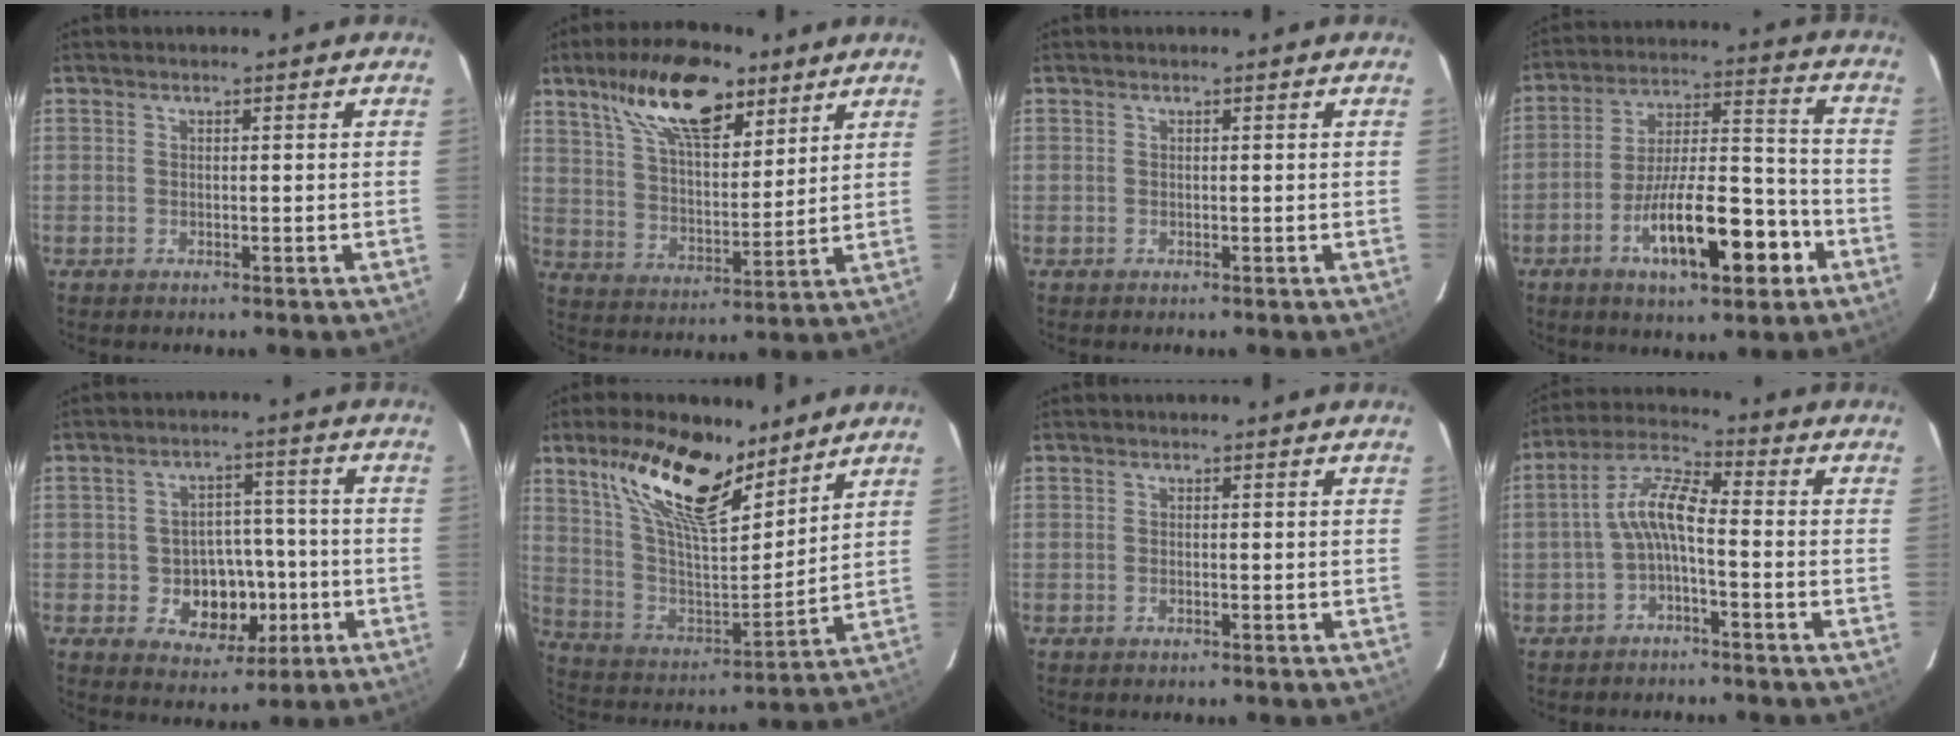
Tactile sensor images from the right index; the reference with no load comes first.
{"total": 17.0, "force": [10.5, 6.9, 11.4], "torque": [-0.203, 0.022, 0.187]}
{"total": 0.0}
{"total": 16.5, "force": [-7.6, 5.2, 13.7], "torque": [-0.233, 0.007, -0.117]}
{"total": 9.5, "force": [-2.6, 7.7, 4.9], "torque": [-0.093, 0.016, -0.022]}
{"total": 20.1, "force": [13.2, 7.3, 13.2], "torque": [-0.253, 0.006, 0.248]}
{"total": 0.0}
{"total": 6.6, "force": [-2.0, 1.3, 6.2], "torque": [-0.143, 0.020, -0.040]}